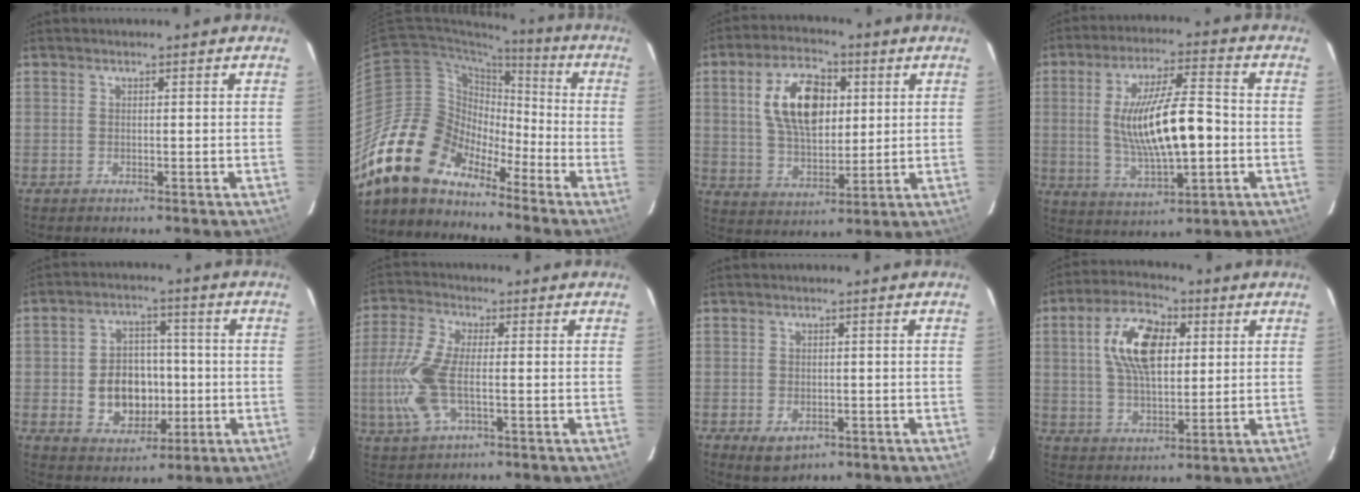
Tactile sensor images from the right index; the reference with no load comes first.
{"total": 15.6, "force": [-12.2, 8.3, 5.2], "torque": [-0.103, 0.021, -0.233]}
{"total": 13.6, "force": [3.6, 7.7, 10.7], "torque": [-0.195, 0.018, 0.072]}
{"total": 15.2, "force": [-1.0, 4.3, 14.6], "torque": [-0.270, -0.003, -0.005]}
{"total": 10.6, "force": [-1.6, 8.5, 6.1], "torque": [-0.133, 0.014, -0.008]}
{"total": 11.2, "force": [-1.9, 4.7, 10.1], "torque": [-0.228, -0.001, -0.040]}
{"total": 4.2, "force": [-1.7, 2.9, 2.5], "torque": [-0.047, -0.009, -0.019]}
{"total": 13.0, "force": [3.3, 6.8, 10.6], "torque": [-0.197, 0.023, 0.061]}